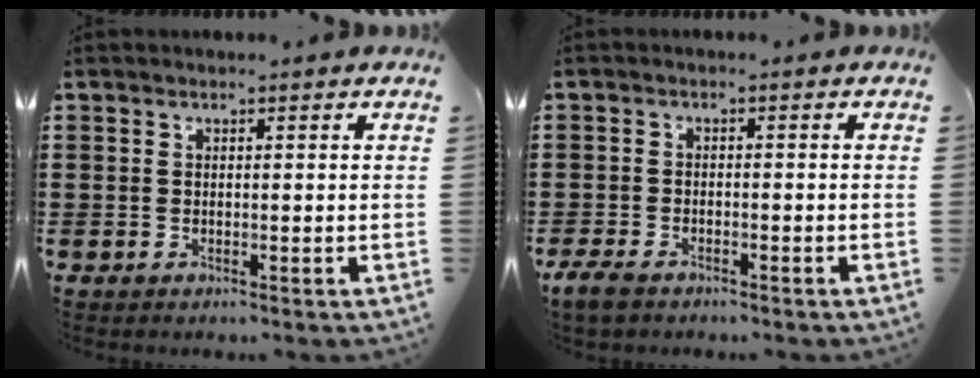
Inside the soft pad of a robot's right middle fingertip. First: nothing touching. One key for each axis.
{"total": 2.4, "fx": -1.9, "fy": 0.8, "fz": 1.2, "tx": -0.045, "ty": -0.004, "tz": -0.043}